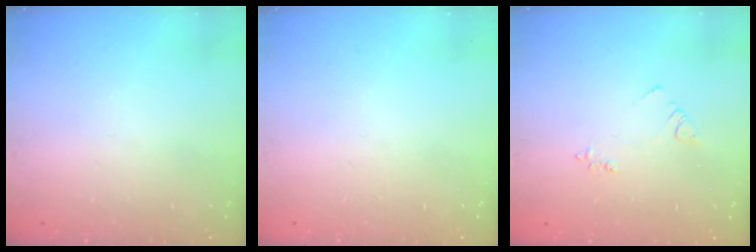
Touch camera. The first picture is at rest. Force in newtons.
{"total": 0.0}
{"total": 3.9, "press": 3.8, "slide": 0.7}